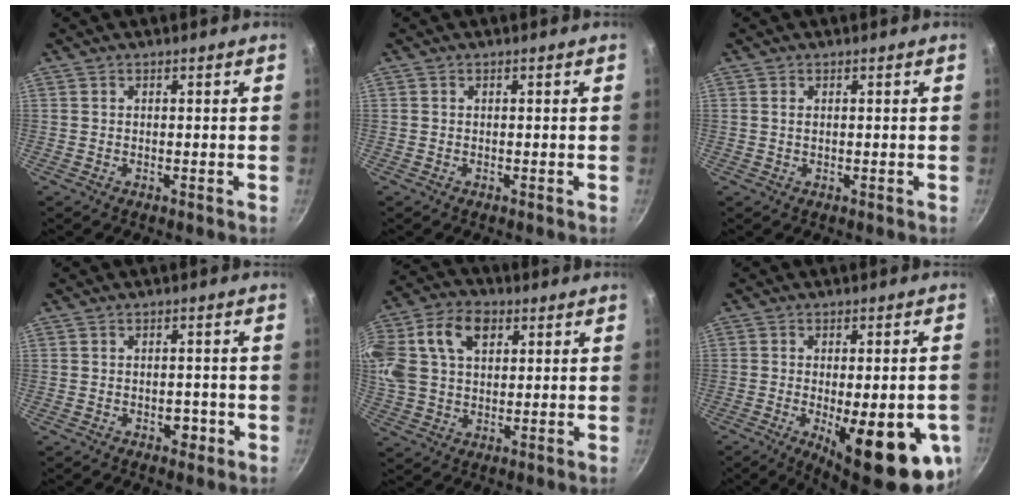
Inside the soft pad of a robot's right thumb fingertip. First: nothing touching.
{"total": 0.0}
{"total": 0.8, "force": [0.3, 0.4, 0.6], "torque": [-0.012, 0.001, 0.004]}
{"total": 2.7, "force": [-1.0, 1.8, 1.7], "torque": [-0.010, 0.007, -0.011]}
{"total": 22.4, "force": [7.4, 15.6, 14.3], "torque": [-0.329, 0.037, 0.128]}
{"total": 19.2, "force": [-6.0, 6.1, 17.1], "torque": [-0.197, -0.005, -0.070]}